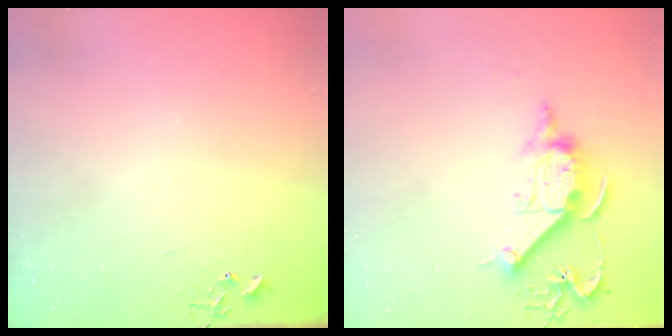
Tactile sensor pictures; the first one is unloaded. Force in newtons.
{"total": 11.7, "press": 11.7, "slide": 0.6}